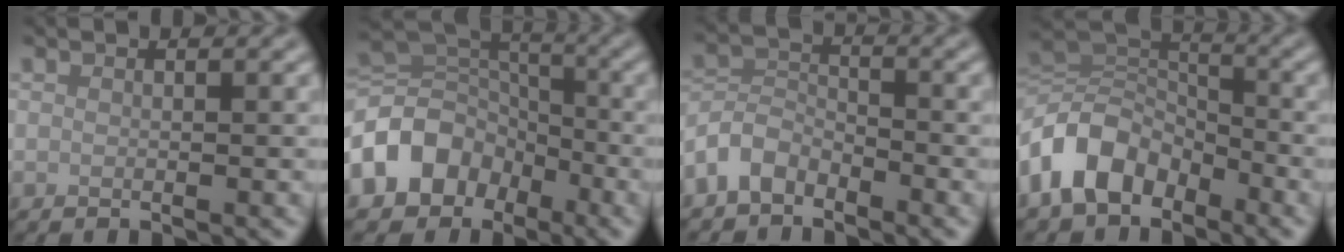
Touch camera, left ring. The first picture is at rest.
{"total": 8.7, "force": [-4.2, 6.7, 3.8], "torque": [-0.070, 0.008, -0.094]}
{"total": 3.6, "force": [-2.8, 1.9, 1.2], "torque": [-0.026, 0.007, -0.068]}
{"total": 8.0, "force": [-4.3, 5.2, 4.2], "torque": [-0.078, 0.008, -0.096]}